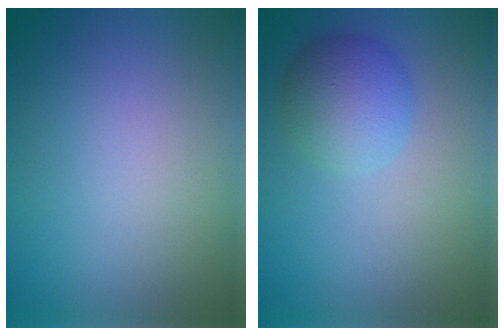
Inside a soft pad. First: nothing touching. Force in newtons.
{"total": 3.8, "press": 3.8, "slide": 0.1}